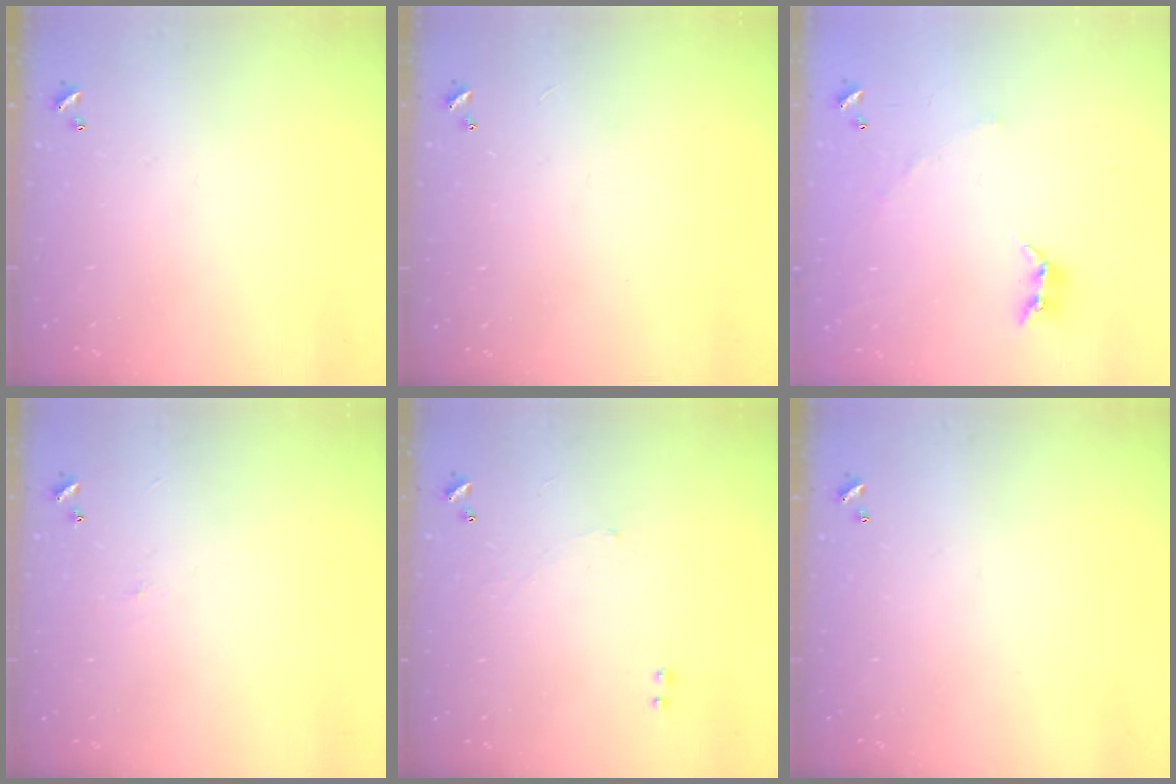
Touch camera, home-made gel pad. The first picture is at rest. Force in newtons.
{"total": 2.8, "press": 2.8, "slide": 0.3}
{"total": 3.9, "press": 3.9, "slide": 0.2}
{"total": 1.8, "press": 1.7, "slide": 0.6}
{"total": 1.2, "press": 1.0, "slide": 0.6}
{"total": 0.0}